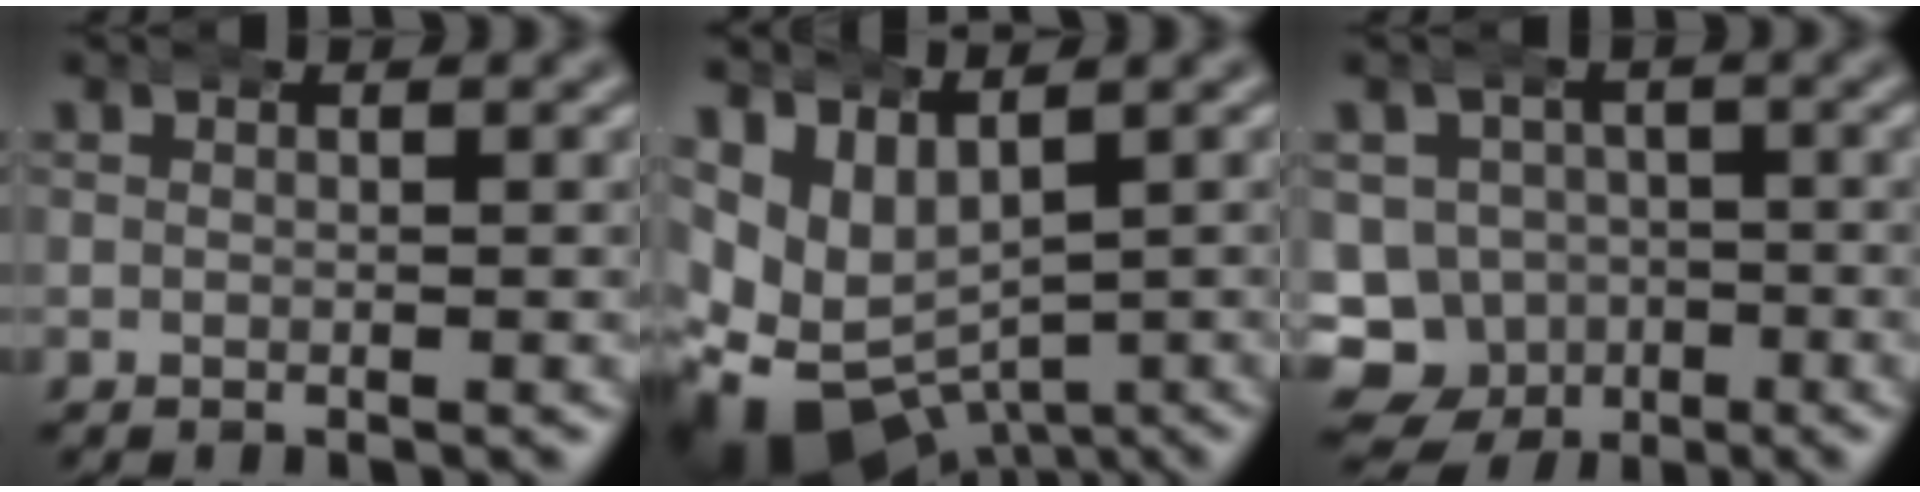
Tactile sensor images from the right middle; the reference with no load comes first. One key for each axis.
{"total": 12.8, "fx": -4.3, "fy": 10.2, "fz": 6.5, "tx": -0.163, "ty": -0.082, "tz": -0.045}
{"total": 15.8, "fx": -5.4, "fy": 14.3, "fz": 3.9, "tx": -0.112, "ty": -0.080, "tz": -0.083}